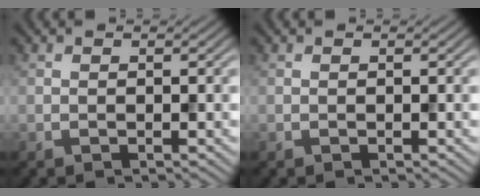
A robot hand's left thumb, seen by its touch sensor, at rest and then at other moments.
{"total": 0.0}